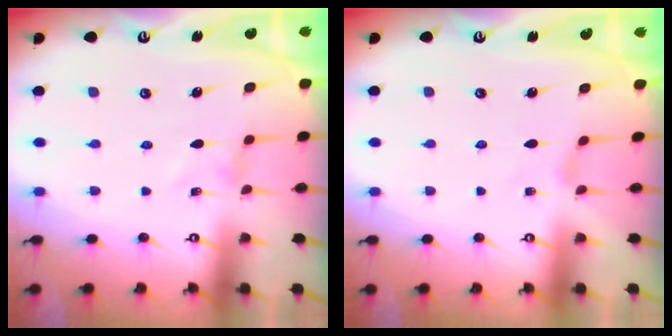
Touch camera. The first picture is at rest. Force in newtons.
{"total": 0.0}